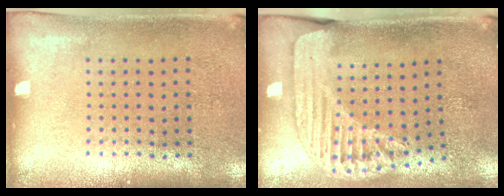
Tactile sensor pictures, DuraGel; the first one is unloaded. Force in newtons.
{"total": 1.6, "press": 1.5, "slide": 0.4}